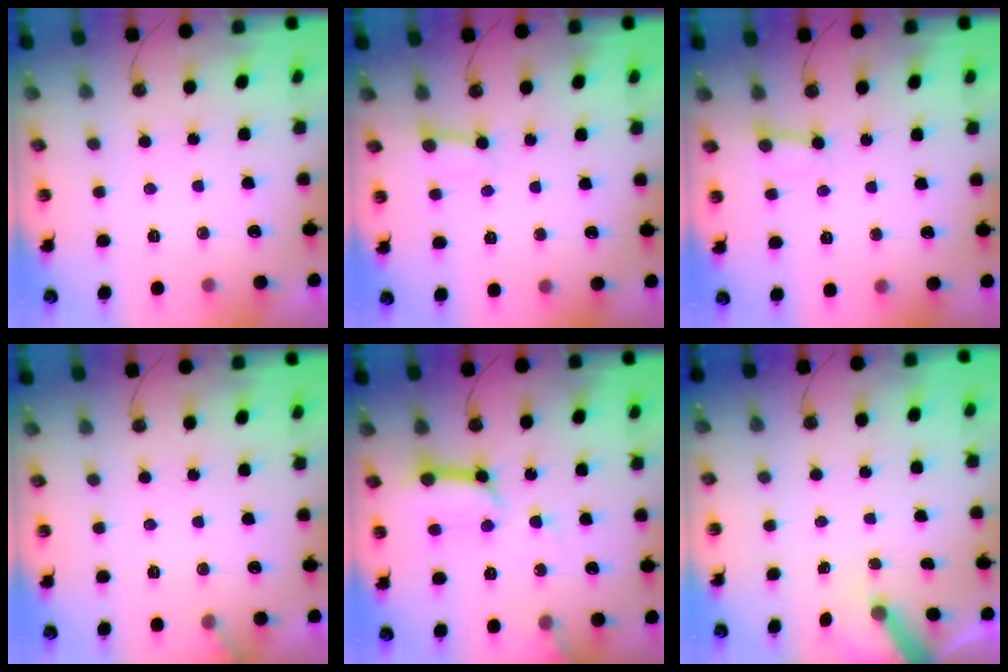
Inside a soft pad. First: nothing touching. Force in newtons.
{"total": 2.5, "press": 2.5, "slide": 0.1}
{"total": 2.7, "press": 2.7, "slide": 0.3}
{"total": 3.8, "press": 3.8, "slide": 0.2}
{"total": 12.2, "press": 12.1, "slide": 1.4}
{"total": 5.0, "press": 4.9, "slide": 0.4}